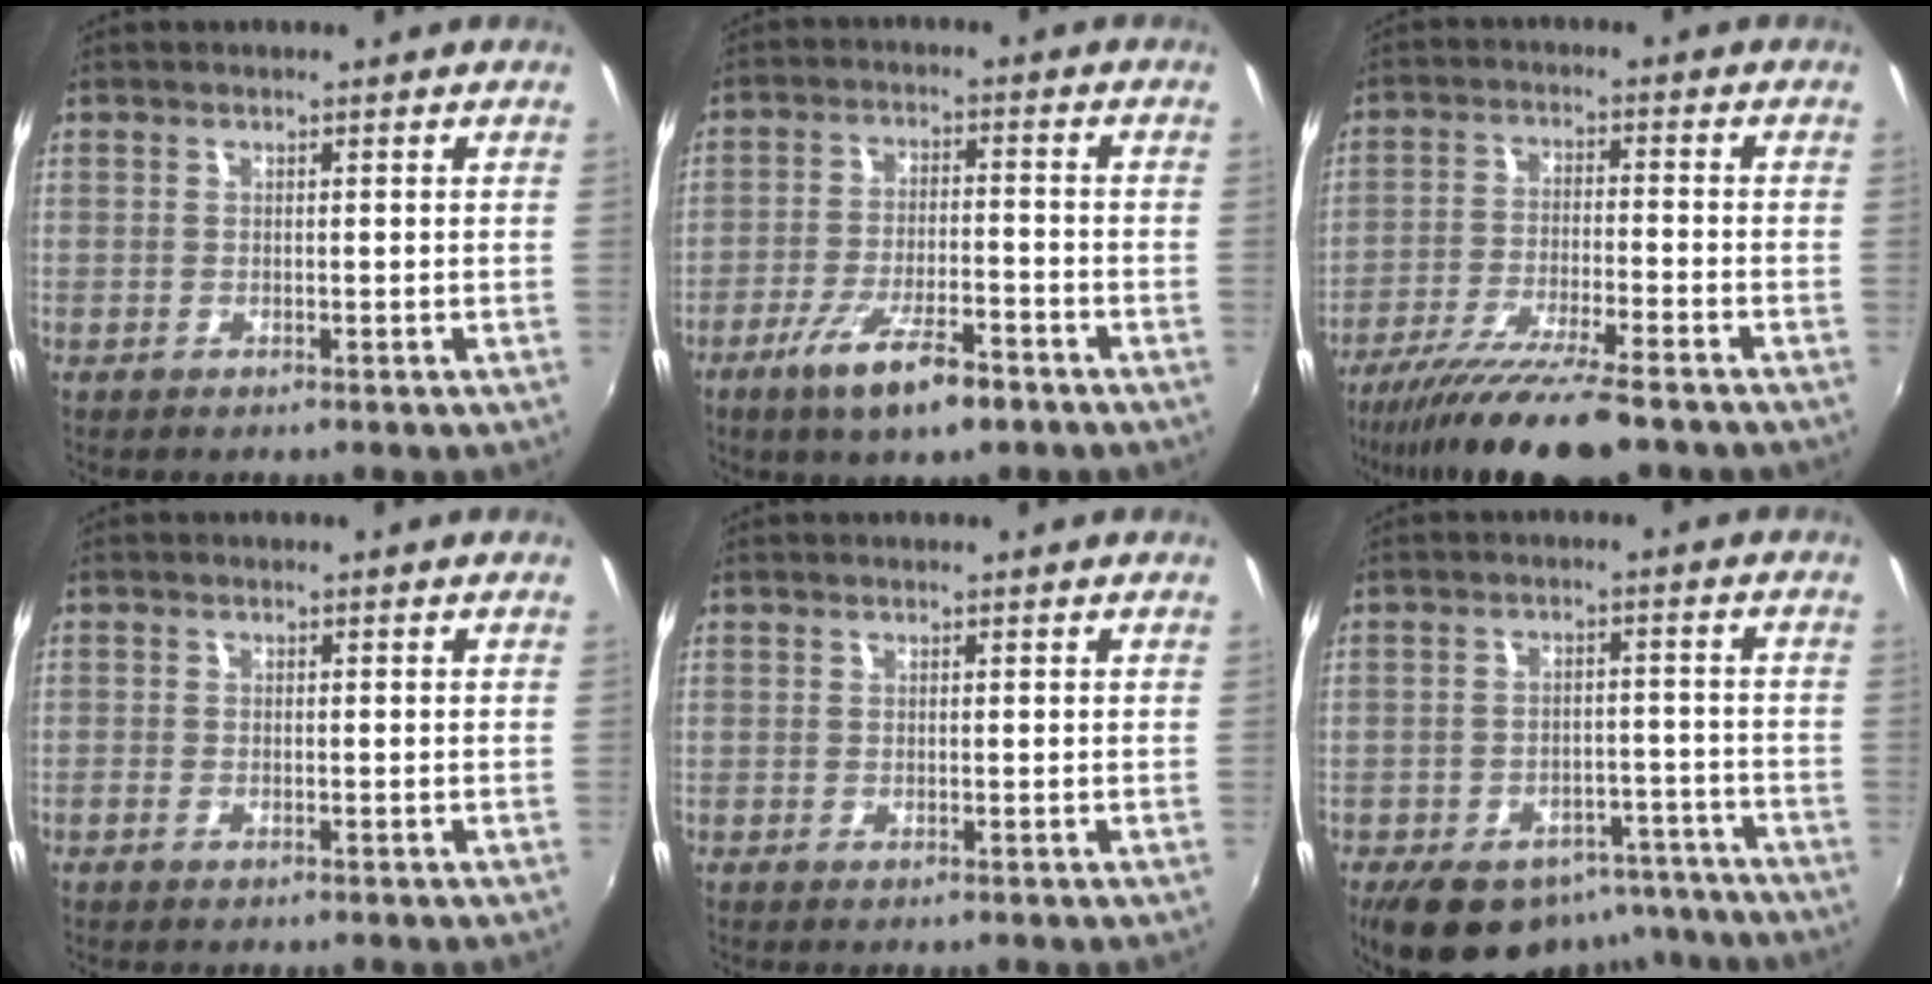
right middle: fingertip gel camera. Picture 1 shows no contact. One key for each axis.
{"total": 10.1, "fx": -6.4, "fy": 2.5, "fz": 7.4, "tx": -0.155, "ty": -0.018, "tz": -0.111}
{"total": 14.1, "fx": -11.4, "fy": 1.5, "fz": 8.2, "tx": -0.166, "ty": -0.033, "tz": -0.196}
{"total": 1.3, "fx": -0.8, "fy": 0.7, "fz": 0.7, "tx": -0.014, "ty": -0.003, "tz": -0.016}
{"total": 0.0}
{"total": 15.6, "fx": -11.7, "fy": 8.2, "fz": 6.2, "tx": -0.123, "ty": 0.011, "tz": -0.140}